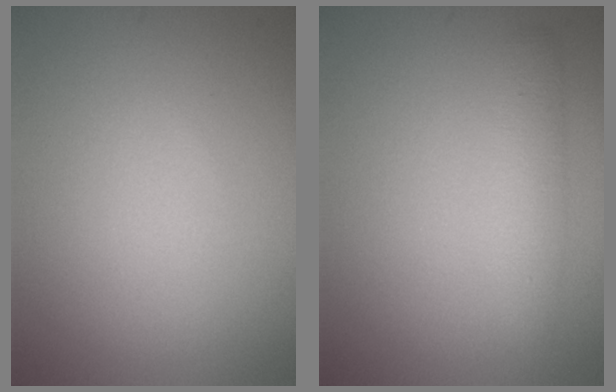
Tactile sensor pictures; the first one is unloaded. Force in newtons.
{"total": 2.2, "press": 2.2, "slide": 0.2}